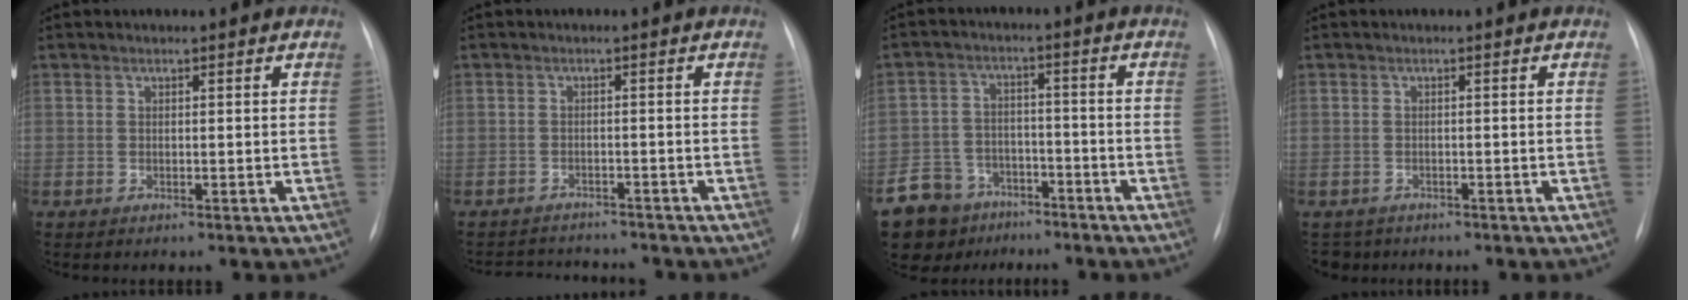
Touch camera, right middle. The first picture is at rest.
{"total": 6.3, "force": [-6.1, 1.2, 0.8], "torque": [-0.010, 0.006, -0.086]}
{"total": 10.1, "force": [-6.9, 7.2, 1.5], "torque": [-0.043, 0.018, -0.111]}
{"total": 2.4, "force": [-1.9, 1.5, -0.3], "torque": [0.002, 0.001, -0.030]}